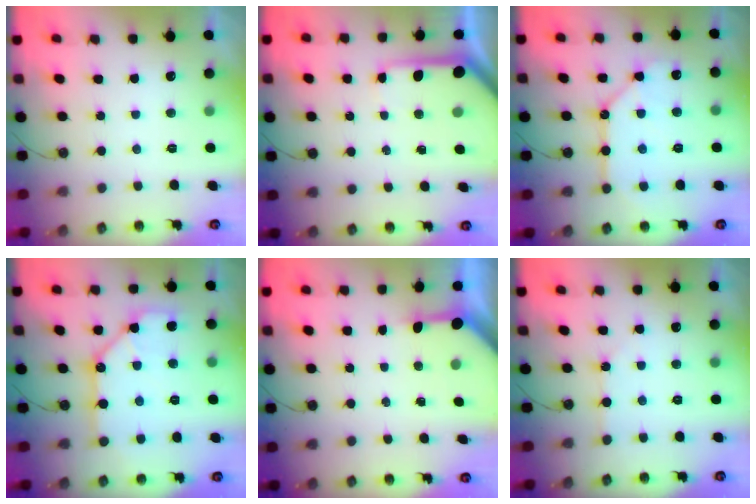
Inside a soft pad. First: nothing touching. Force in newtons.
{"total": 7.5, "press": 7.5, "slide": 0.8}
{"total": 13.1, "press": 13.1, "slide": 1.5}
{"total": 12.3, "press": 12.2, "slide": 0.9}
{"total": 3.3, "press": 3.3, "slide": 0.4}
{"total": 2.7, "press": 2.7, "slide": 0.3}